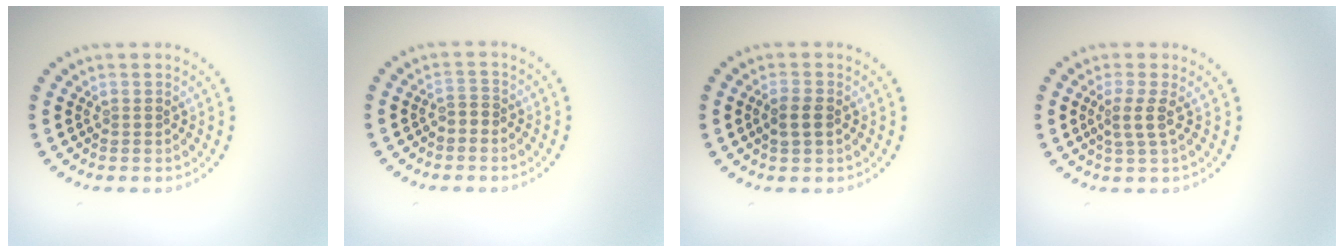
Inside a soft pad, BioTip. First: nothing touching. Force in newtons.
{"total": 0.9, "press": 0.7, "slide": 0.6}
{"total": 1.9, "press": 1.9, "slide": 0.2}
{"total": 1.9, "press": 1.4, "slide": 1.2}